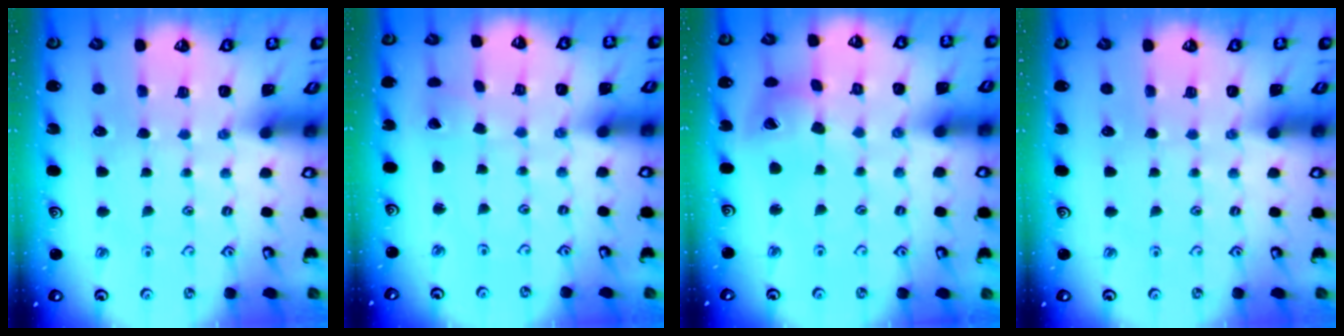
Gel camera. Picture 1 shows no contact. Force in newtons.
{"total": 1.2, "press": 1.2, "slide": 0.0}
{"total": 12.4, "press": 12.4, "slide": 1.5}
{"total": 0.0}